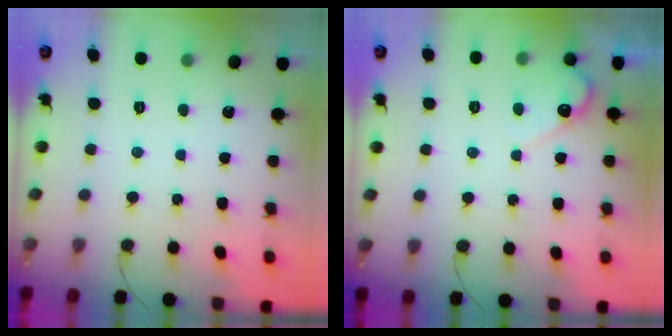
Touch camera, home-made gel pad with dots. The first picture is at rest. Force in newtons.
{"total": 4.6, "press": 4.6, "slide": 0.4}